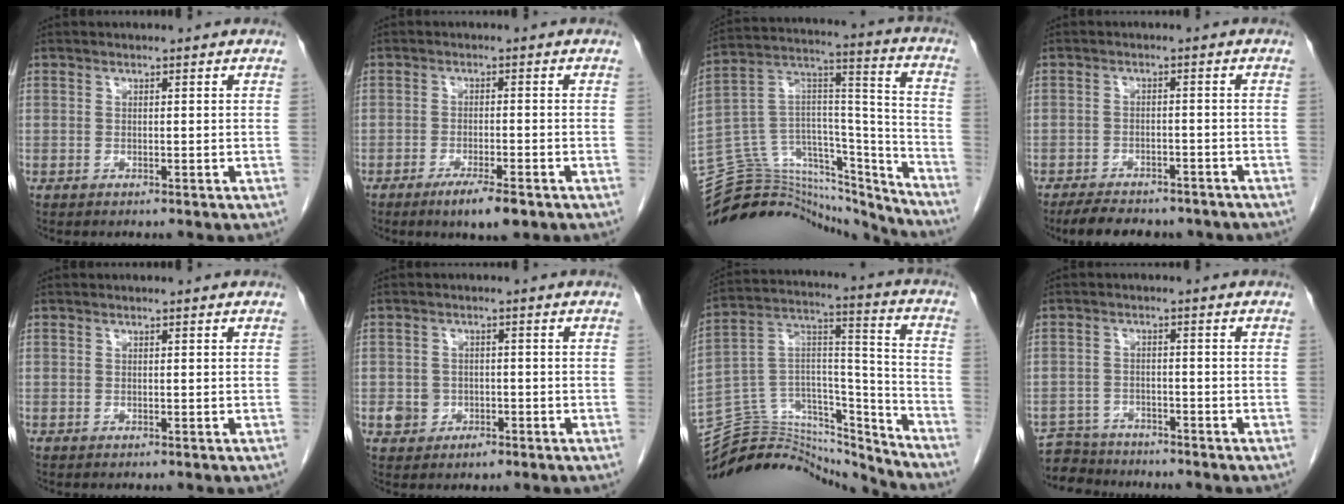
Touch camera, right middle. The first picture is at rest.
{"total": 5.2, "force": [-3.3, 0.6, 3.9], "torque": [-0.070, -0.011, -0.051]}
{"total": 26.2, "force": [-24.8, 6.6, 5.4], "torque": [-0.107, 0.050, -0.381]}
{"total": 10.8, "force": [-9.1, 3.9, 4.4], "torque": [-0.069, 0.001, -0.118]}
{"total": 0.0}
{"total": 3.2, "force": [-1.1, 2.8, 1.1], "torque": [-0.011, 0.008, -0.009]}
{"total": 20.9, "force": [-20.2, 4.6, 2.9], "torque": [-0.057, 0.065, -0.323]}
{"total": 6.0, "force": [-5.7, 1.8, -0.2], "torque": [0.009, -0.002, -0.098]}